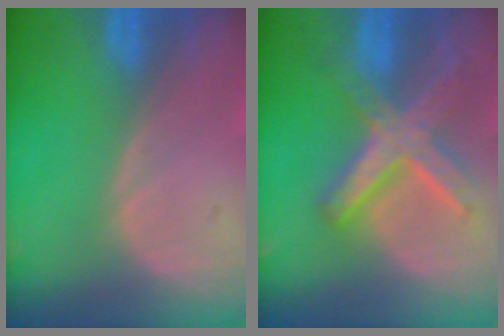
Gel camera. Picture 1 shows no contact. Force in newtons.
{"total": 8.6, "press": 8.6, "slide": 0.7}